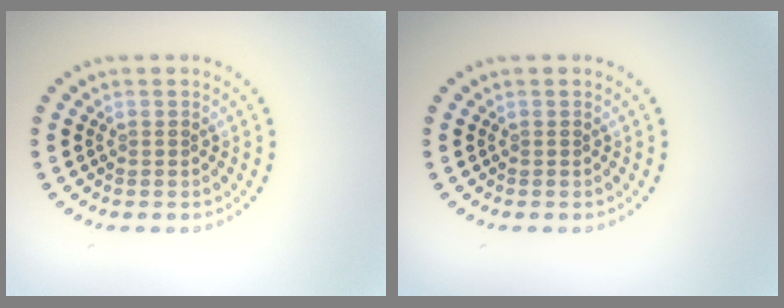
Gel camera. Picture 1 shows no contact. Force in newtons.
{"total": 0.0}